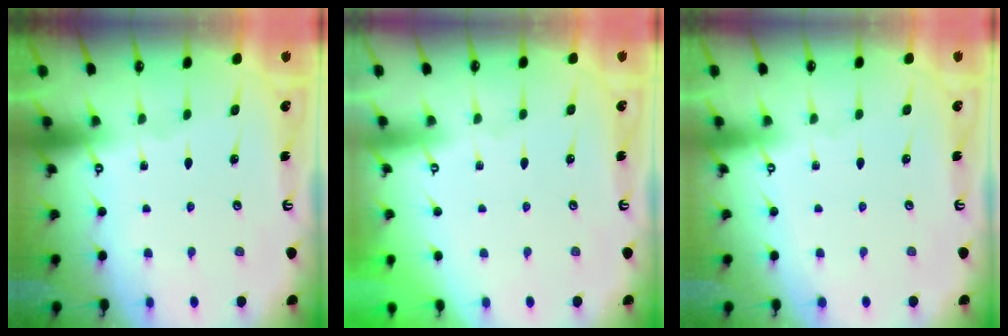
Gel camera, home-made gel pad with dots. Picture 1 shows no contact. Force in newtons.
{"total": 3.8, "press": 3.8, "slide": 0.1}
{"total": 4.0, "press": 4.0, "slide": 0.1}